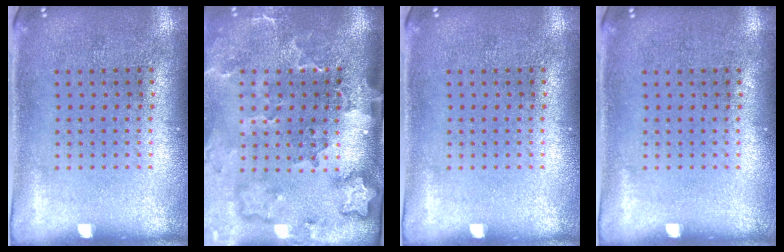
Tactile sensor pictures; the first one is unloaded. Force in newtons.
{"total": 3.4, "press": 2.5, "slide": 2.3}
{"total": 0.0}
{"total": 0.0}